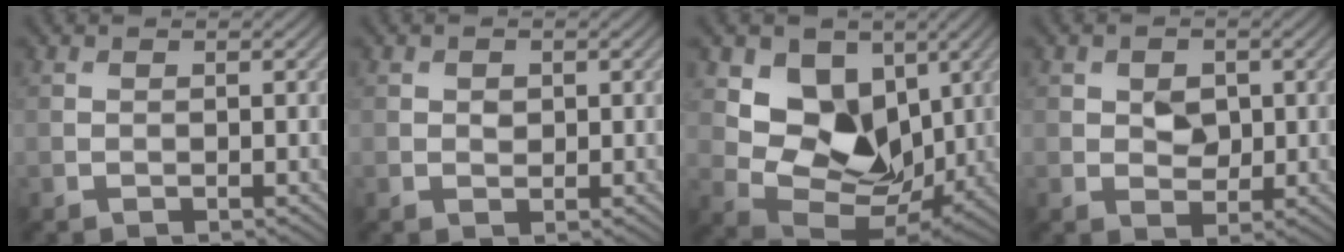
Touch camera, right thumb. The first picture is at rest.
{"total": 1.0, "force": [0.2, 0.8, 0.5], "torque": [-0.009, -0.004, 0.003]}
{"total": 10.0, "force": [2.9, 7.4, 6.0], "torque": [-0.116, -0.018, 0.045]}
{"total": 3.1, "force": [0.5, 2.4, 1.9], "torque": [-0.038, -0.003, 0.002]}